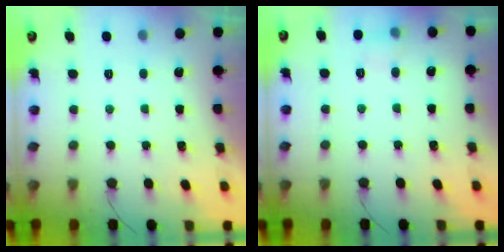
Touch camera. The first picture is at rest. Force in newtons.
{"total": 5.3, "press": 5.1, "slide": 1.5}